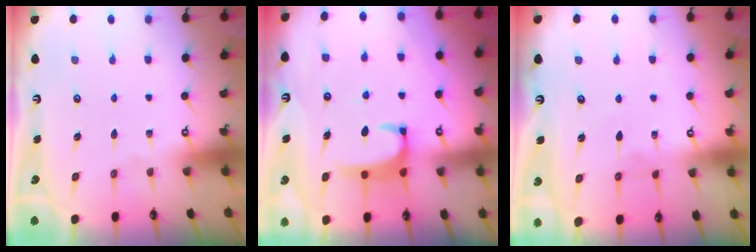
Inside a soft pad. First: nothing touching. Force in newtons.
{"total": 1.9, "press": 1.9, "slide": 0.3}
{"total": 1.8, "press": 1.8, "slide": 0.2}